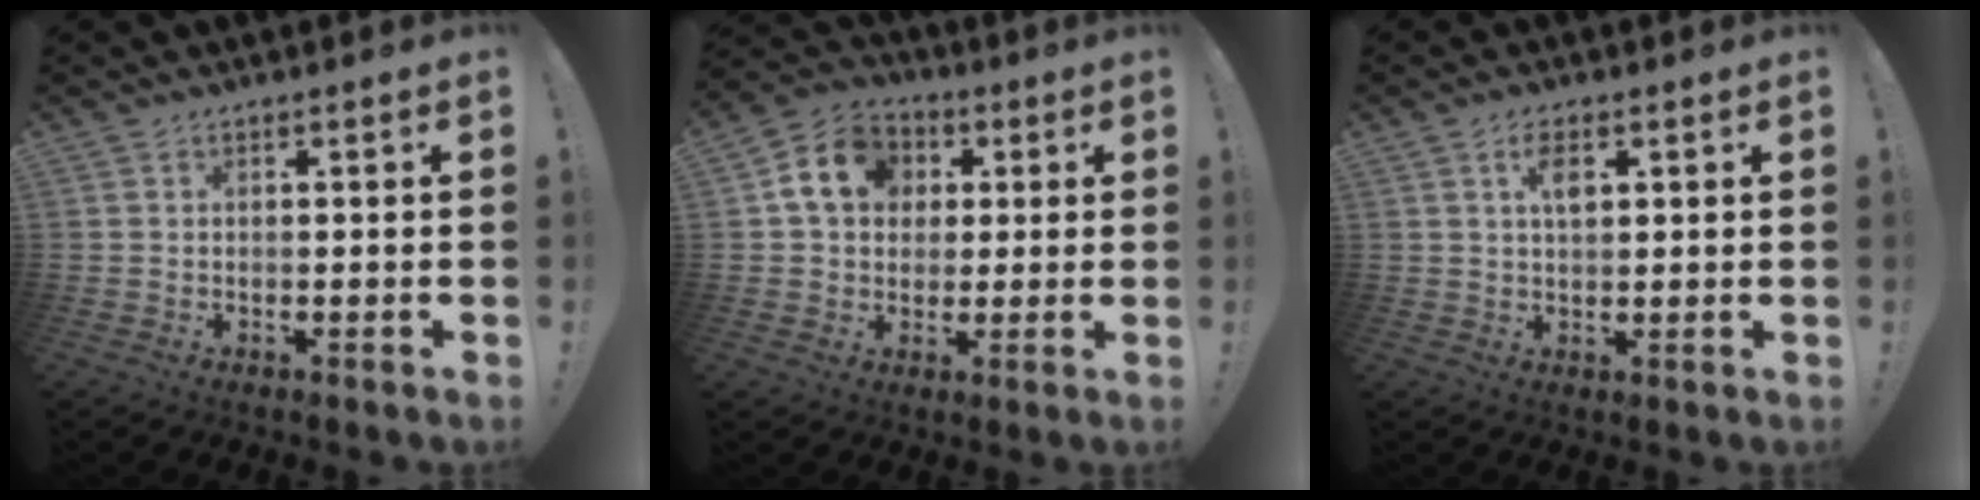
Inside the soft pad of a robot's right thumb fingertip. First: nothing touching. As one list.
[{"total": 13.2, "force": [3.4, 11.1, 6.4], "torque": [-0.088, 0.005, 0.071]}, {"total": 4.7, "force": [1.8, 2.1, 3.7], "torque": [-0.056, -0.004, 0.026]}]